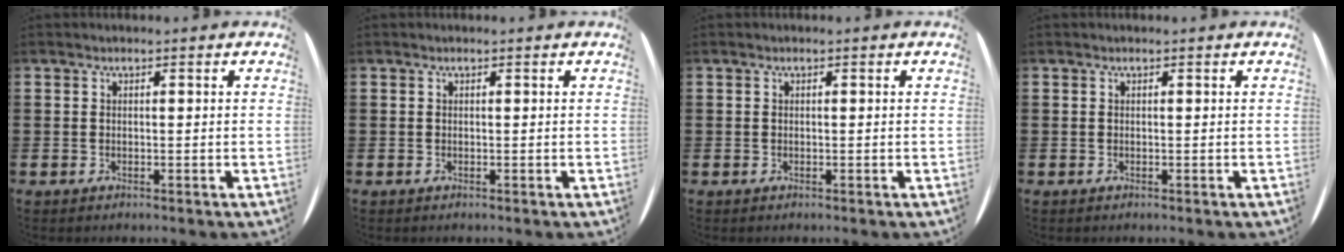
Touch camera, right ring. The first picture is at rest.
{"total": 0.0}
{"total": 0.0}
{"total": 0.0}